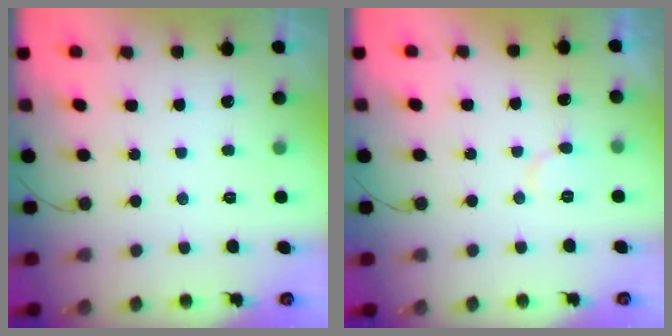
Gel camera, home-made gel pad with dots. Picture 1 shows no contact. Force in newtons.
{"total": 6.1, "press": 6.0, "slide": 0.5}